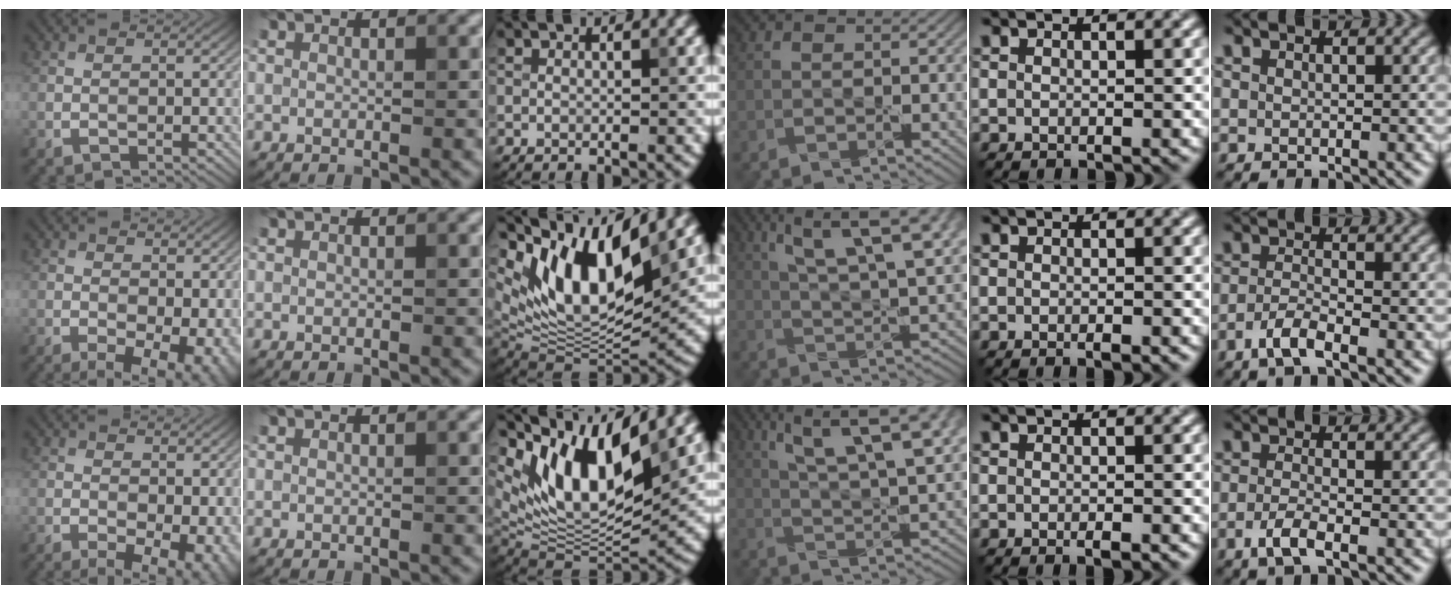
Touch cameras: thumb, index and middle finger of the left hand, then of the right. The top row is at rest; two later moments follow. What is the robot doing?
{"motion": "pour", "object": "sugar"}